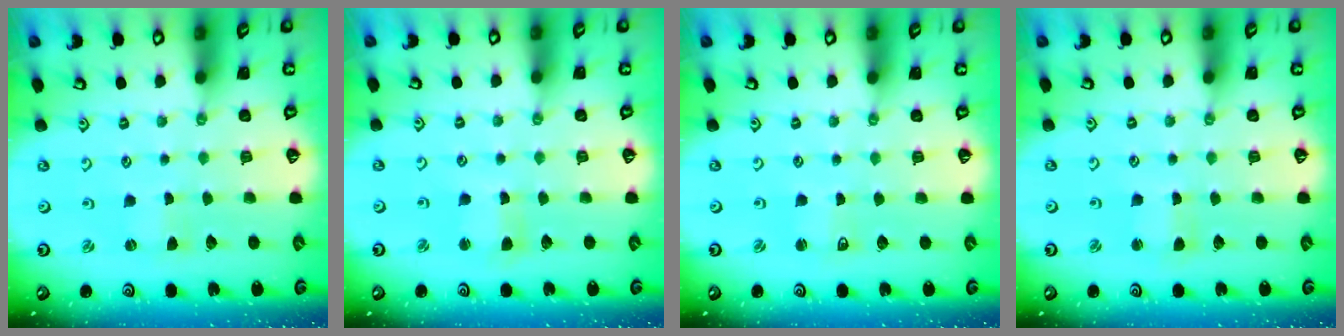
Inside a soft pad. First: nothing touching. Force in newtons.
{"total": 3.3, "press": 3.2, "slide": 0.4}
{"total": 2.0, "press": 2.0, "slide": 0.3}
{"total": 1.2, "press": 1.1, "slide": 0.3}